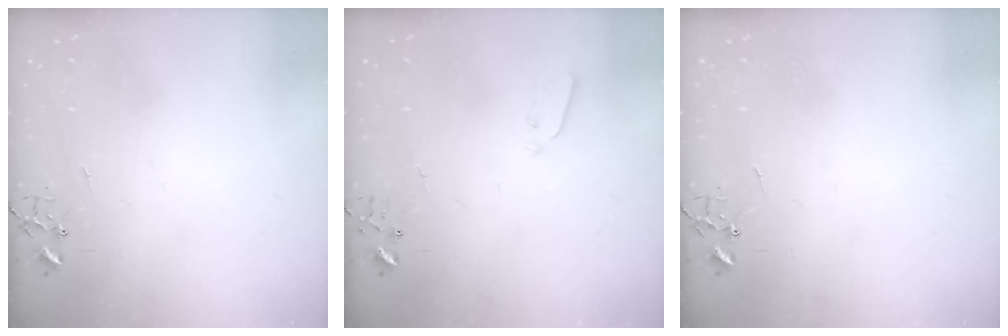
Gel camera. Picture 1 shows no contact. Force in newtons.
{"total": 3.0, "press": 3.0, "slide": 0.3}
{"total": 0.0}